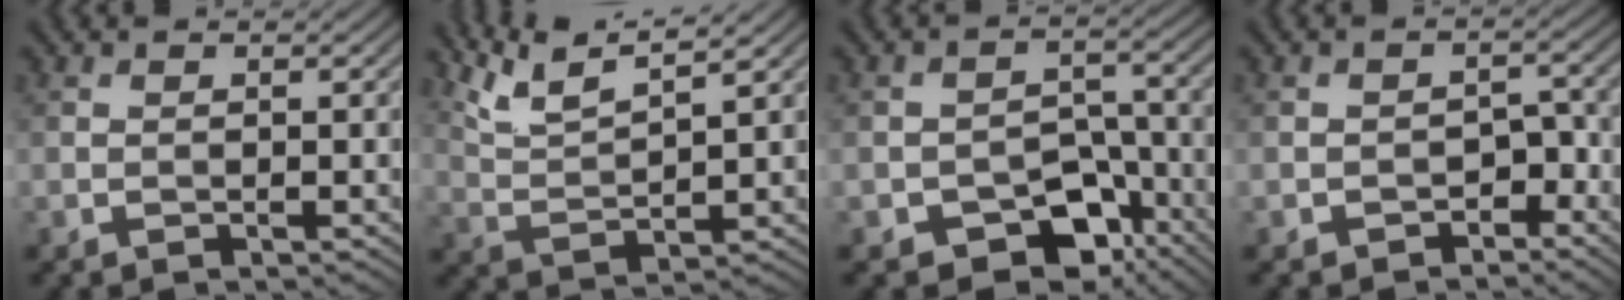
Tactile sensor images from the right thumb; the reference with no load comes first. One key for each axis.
{"total": 7.4, "fx": 5.7, "fy": 1.3, "fz": 4.5, "tx": -0.104, "ty": 0.012, "tz": 0.115}
{"total": 8.4, "fx": -4.8, "fy": 5.2, "fz": 4.4, "tx": -0.065, "ty": -0.008, "tz": -0.079}
{"total": 2.9, "fx": -1.9, "fy": 1.7, "fz": 1.4, "tx": -0.019, "ty": 0.008, "tz": -0.030}